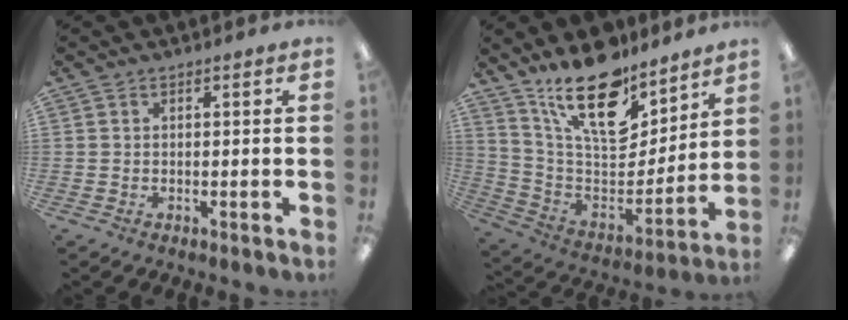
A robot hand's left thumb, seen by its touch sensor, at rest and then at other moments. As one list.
[{"total": 21.3, "force": [14.9, 9.4, 11.9], "torque": [-0.204, -0.101, 0.267]}]